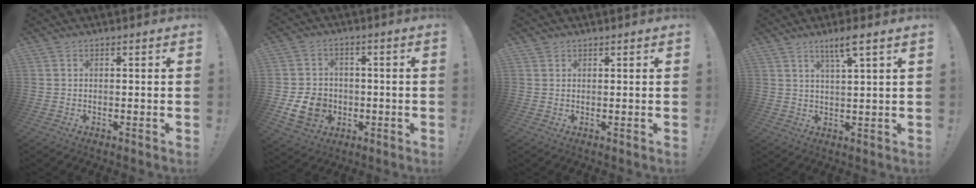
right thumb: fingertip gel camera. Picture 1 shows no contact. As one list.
[{"total": 10.8, "force": [-2.6, 9.1, 5.2], "torque": [-0.102, 0.015, -0.040]}, {"total": 0.7, "force": [0.6, 0.4, 0.1], "torque": [-0.002, -0.001, 0.012]}, {"total": 5.6, "force": [3.6, 0.1, 4.2], "torque": [-0.072, -0.012, 0.055]}]